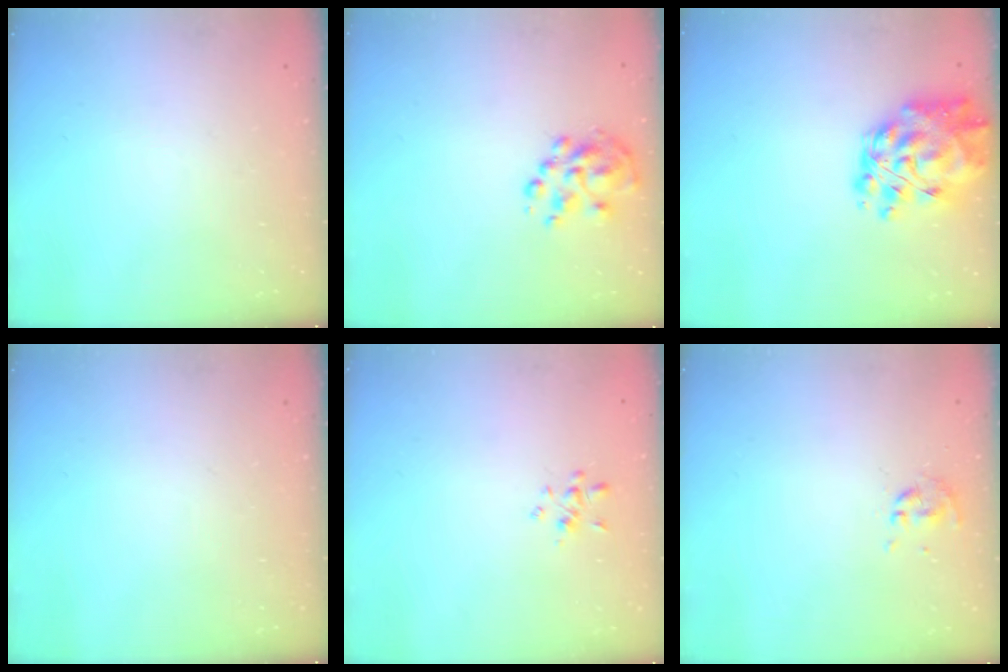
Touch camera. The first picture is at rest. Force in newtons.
{"total": 6.7, "press": 6.5, "slide": 1.8}
{"total": 15.7, "press": 15.0, "slide": 4.9}
{"total": 0.0}
{"total": 1.9, "press": 1.8, "slide": 0.7}
{"total": 0.0}